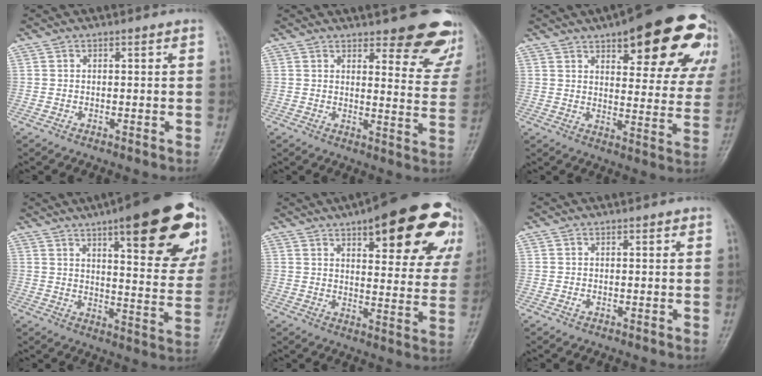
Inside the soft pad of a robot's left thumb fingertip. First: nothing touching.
{"total": 13.9, "force": [11.0, 4.6, 7.1], "torque": [-0.030, -0.075, 0.114]}
{"total": 25.0, "force": [14.8, 8.8, 18.2], "torque": [-0.195, -0.038, 0.183]}
{"total": 25.0, "force": [13.3, 7.3, 19.9], "torque": [-0.228, -0.035, 0.180]}
{"total": 24.4, "force": [13.8, 8.1, 18.4], "torque": [-0.204, -0.030, 0.174]}
{"total": 0.7, "force": [0.0, 0.5, 0.5], "torque": [-0.005, 0.000, 0.000]}